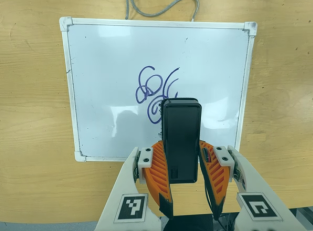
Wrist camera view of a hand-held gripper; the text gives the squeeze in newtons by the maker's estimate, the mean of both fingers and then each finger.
{"total": 6.0, "left": 4.8, "right": 7.2}